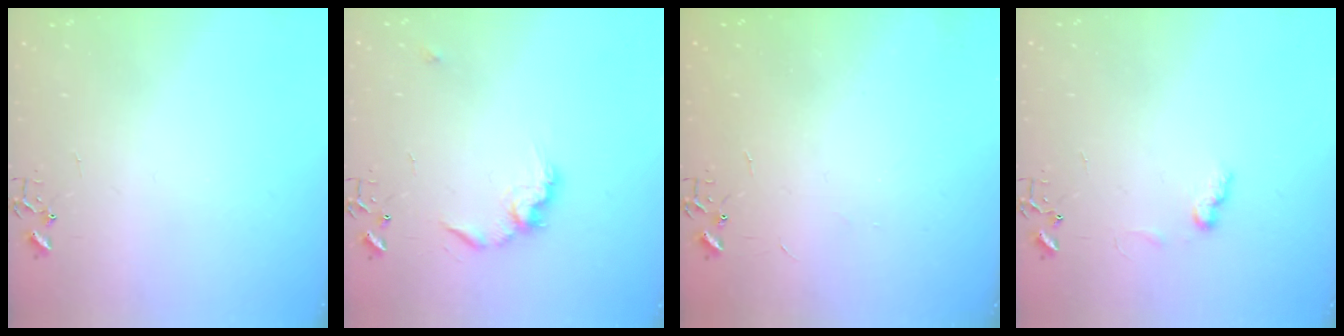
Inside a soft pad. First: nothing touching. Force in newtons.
{"total": 11.9, "press": 11.8, "slide": 1.0}
{"total": 1.9, "press": 1.9, "slide": 0.3}
{"total": 7.2, "press": 7.2, "slide": 0.2}